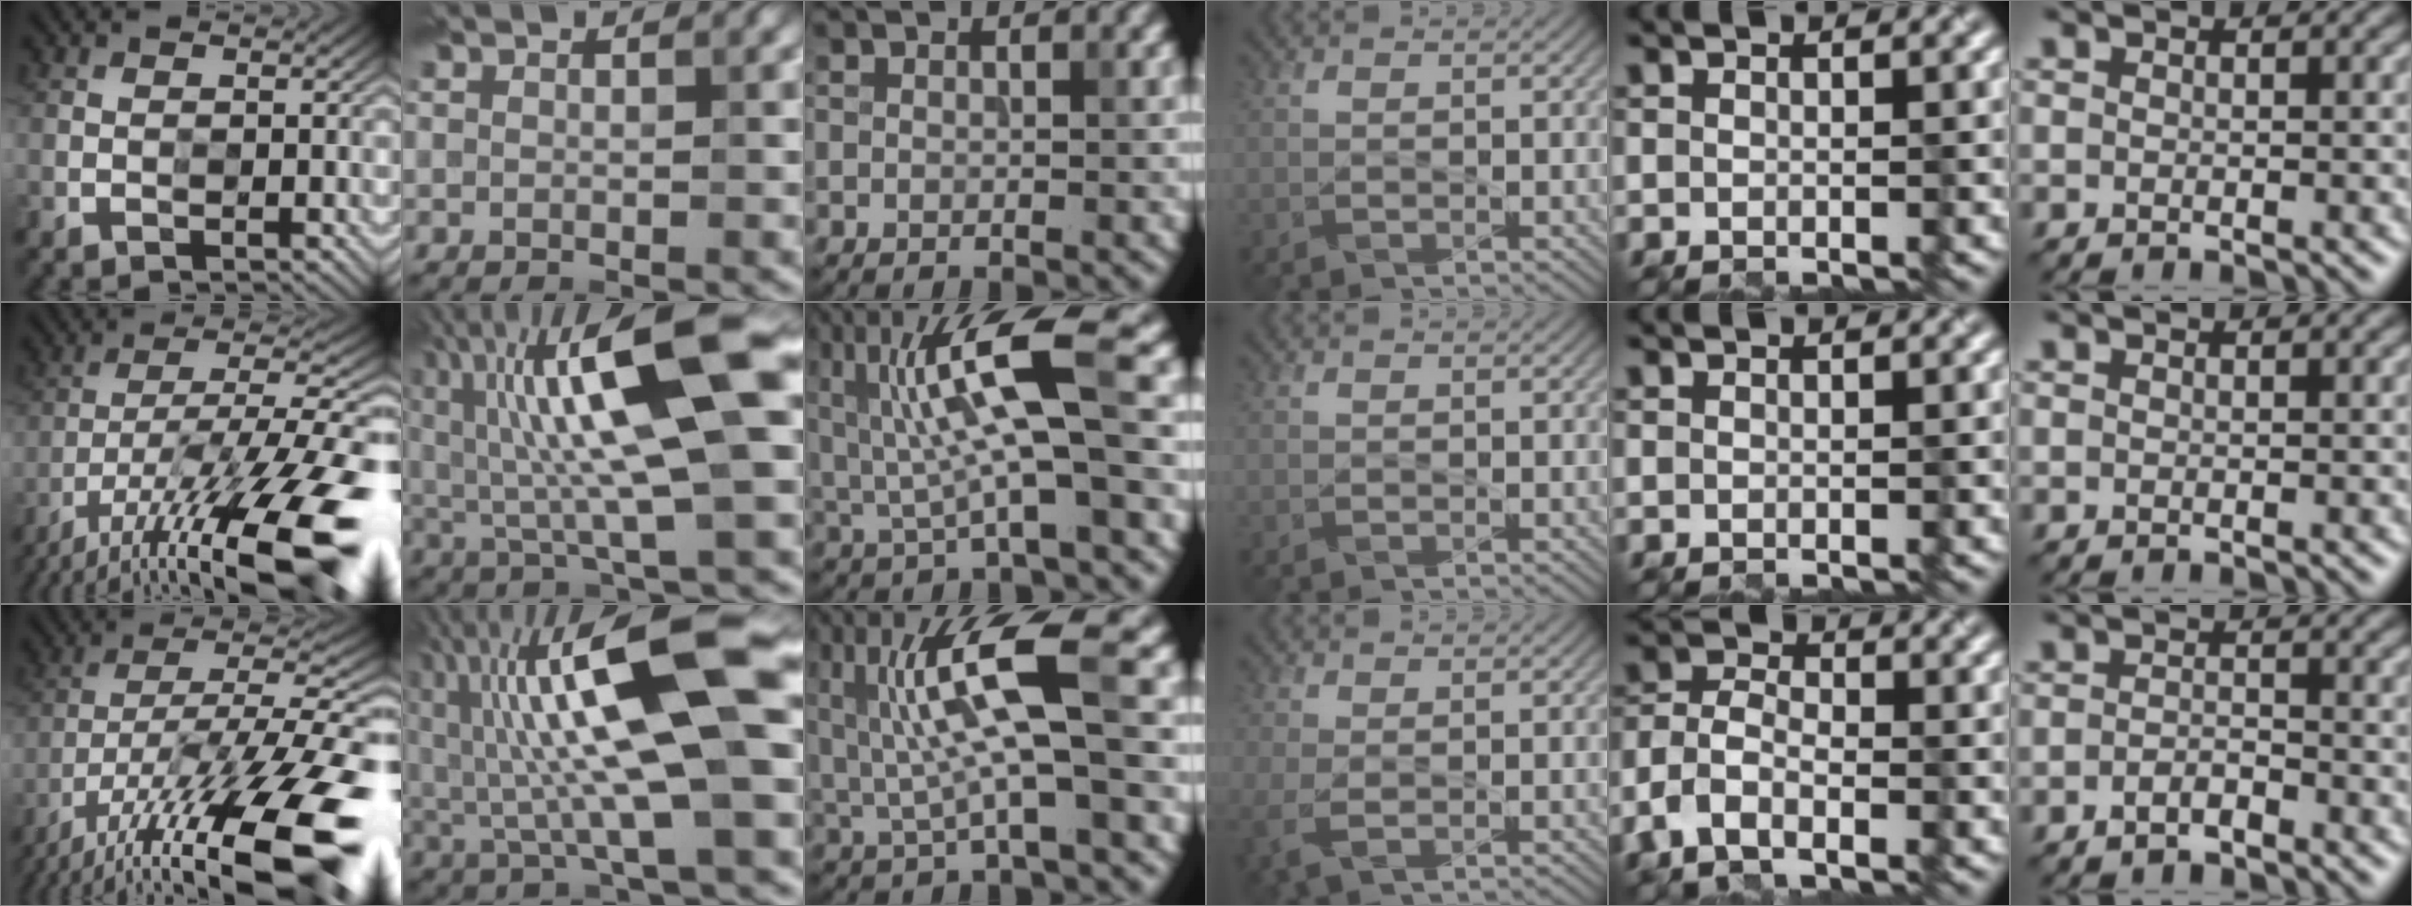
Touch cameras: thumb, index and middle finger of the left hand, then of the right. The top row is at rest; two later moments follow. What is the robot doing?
{"motion": "wipe", "object": "glass cup"}